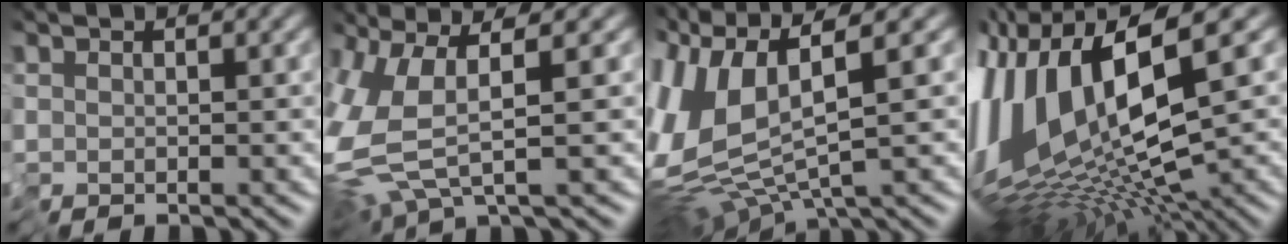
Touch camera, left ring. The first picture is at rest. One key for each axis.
{"total": 6.8, "fx": -0.4, "fy": 2.4, "fz": 6.4, "tx": -0.169, "ty": -0.018, "tz": 0.004}
{"total": 10.7, "fx": 1.2, "fy": 4.8, "fz": 9.5, "tx": -0.231, "ty": -0.001, "tz": 0.036}
{"total": 14.1, "fx": 1.3, "fy": 4.8, "fz": 13.1, "tx": -0.262, "ty": -0.001, "tz": 0.036}